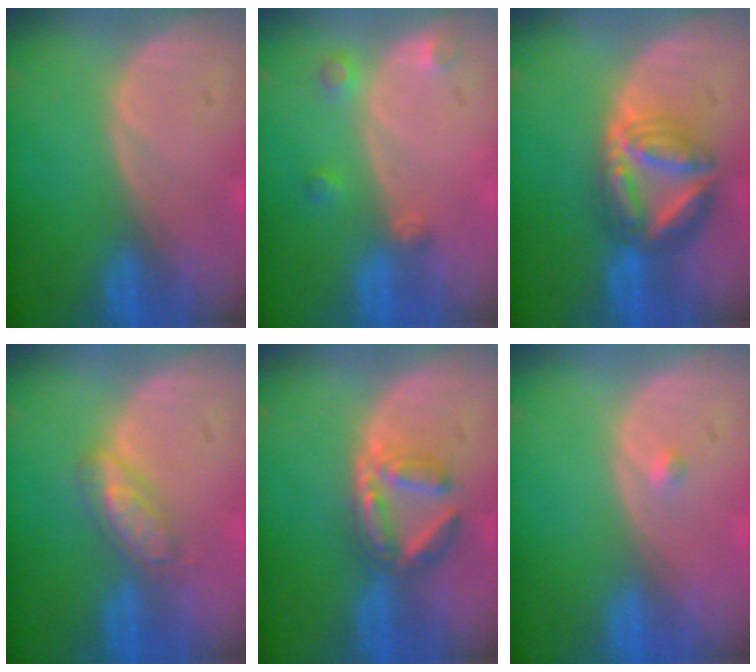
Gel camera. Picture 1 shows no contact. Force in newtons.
{"total": 2.6, "press": 2.6, "slide": 0.3}
{"total": 7.7, "press": 7.7, "slide": 0.7}
{"total": 4.6, "press": 4.5, "slide": 1.2}
{"total": 6.0, "press": 5.7, "slide": 2.1}
{"total": 0.7, "press": 0.5, "slide": 0.4}